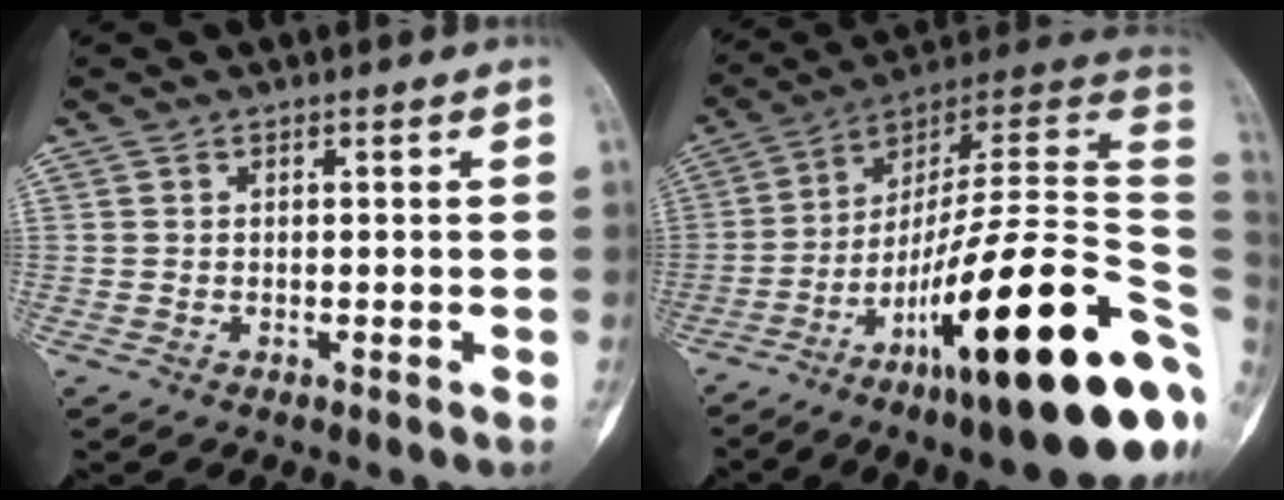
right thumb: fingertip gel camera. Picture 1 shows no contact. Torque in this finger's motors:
{"motor_torque": [3.59, 1.43, 1.96, -0.81, 0.68]}